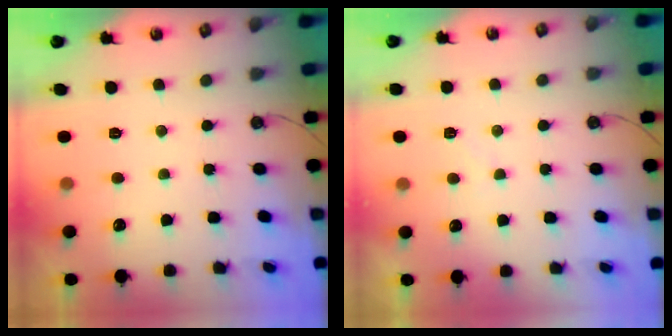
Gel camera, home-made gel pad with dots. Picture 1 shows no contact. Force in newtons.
{"total": 4.2, "press": 4.2, "slide": 0.4}